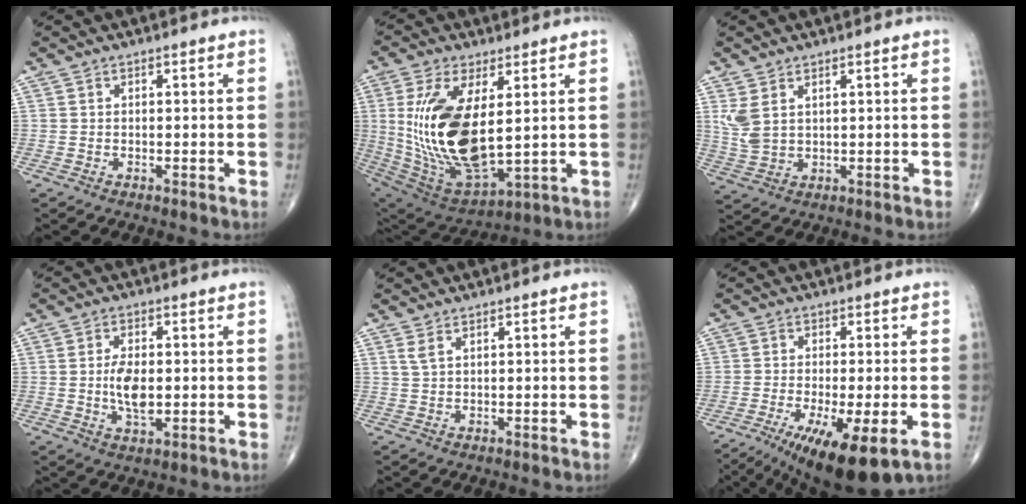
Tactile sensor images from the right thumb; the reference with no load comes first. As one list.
[{"total": 21.0, "force": [2.5, 9.4, 18.6], "torque": [-0.377, -0.025, 0.065]}, {"total": 4.8, "force": [2.0, 2.6, 3.5], "torque": [-0.078, -0.003, 0.050]}, {"total": 6.4, "force": [-0.3, 3.2, 5.5], "torque": [-0.098, -0.004, -0.006]}, {"total": 1.5, "force": [0.9, 0.5, 1.1], "torque": [-0.028, 0.005, 0.024]}, {"total": 13.3, "force": [-6.2, 3.3, 11.2], "torque": [-0.174, -0.017, -0.092]}]